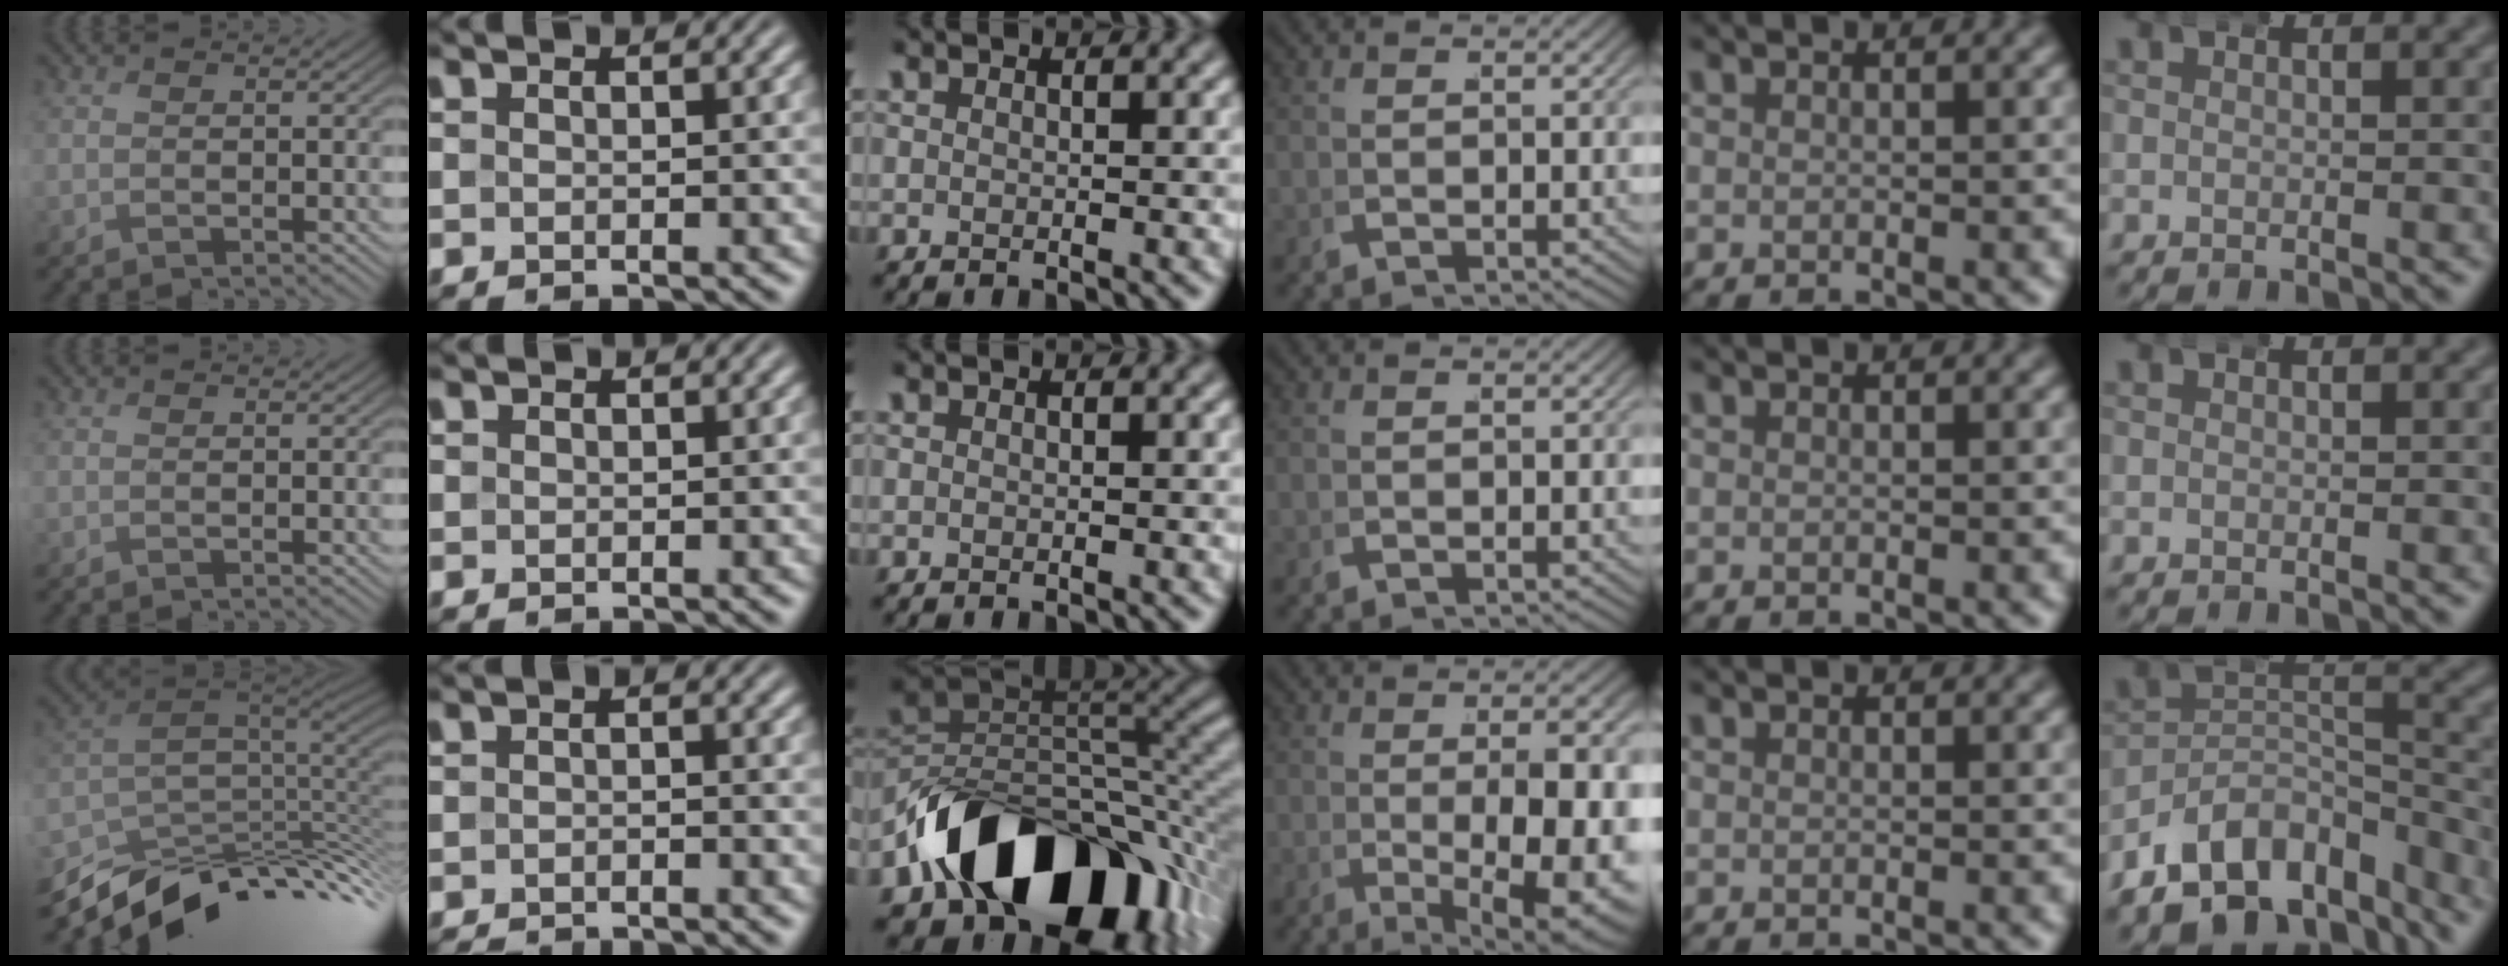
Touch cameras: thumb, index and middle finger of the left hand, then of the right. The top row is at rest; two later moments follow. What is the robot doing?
{"motion": "wrap", "object": "arm wrap"}